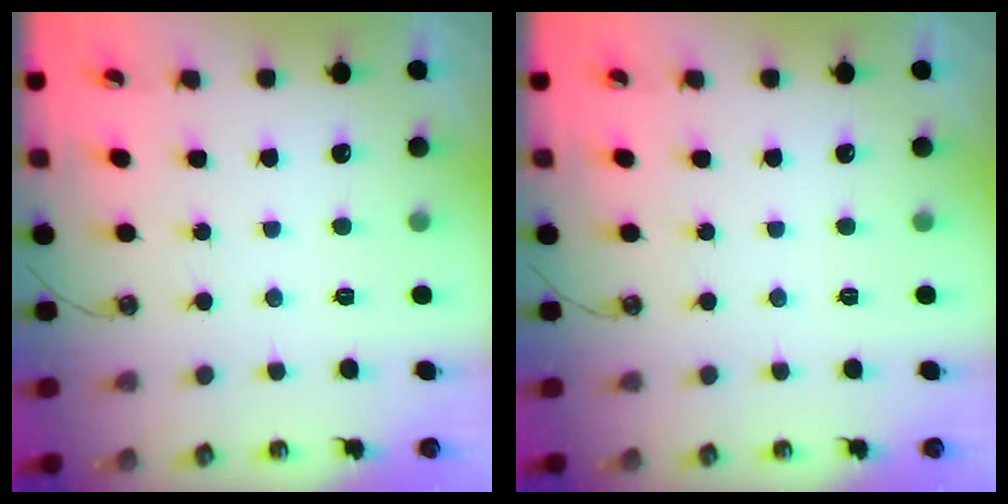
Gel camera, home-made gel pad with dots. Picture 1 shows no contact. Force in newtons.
{"total": 0.0}